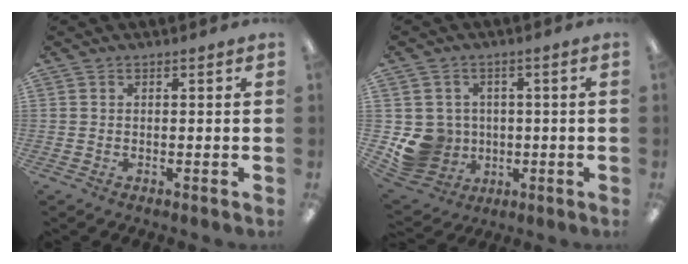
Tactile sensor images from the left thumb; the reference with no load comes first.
{"total": 9.0, "force": [-1.0, 8.8, 1.8], "torque": [-0.063, 0.002, -0.005]}